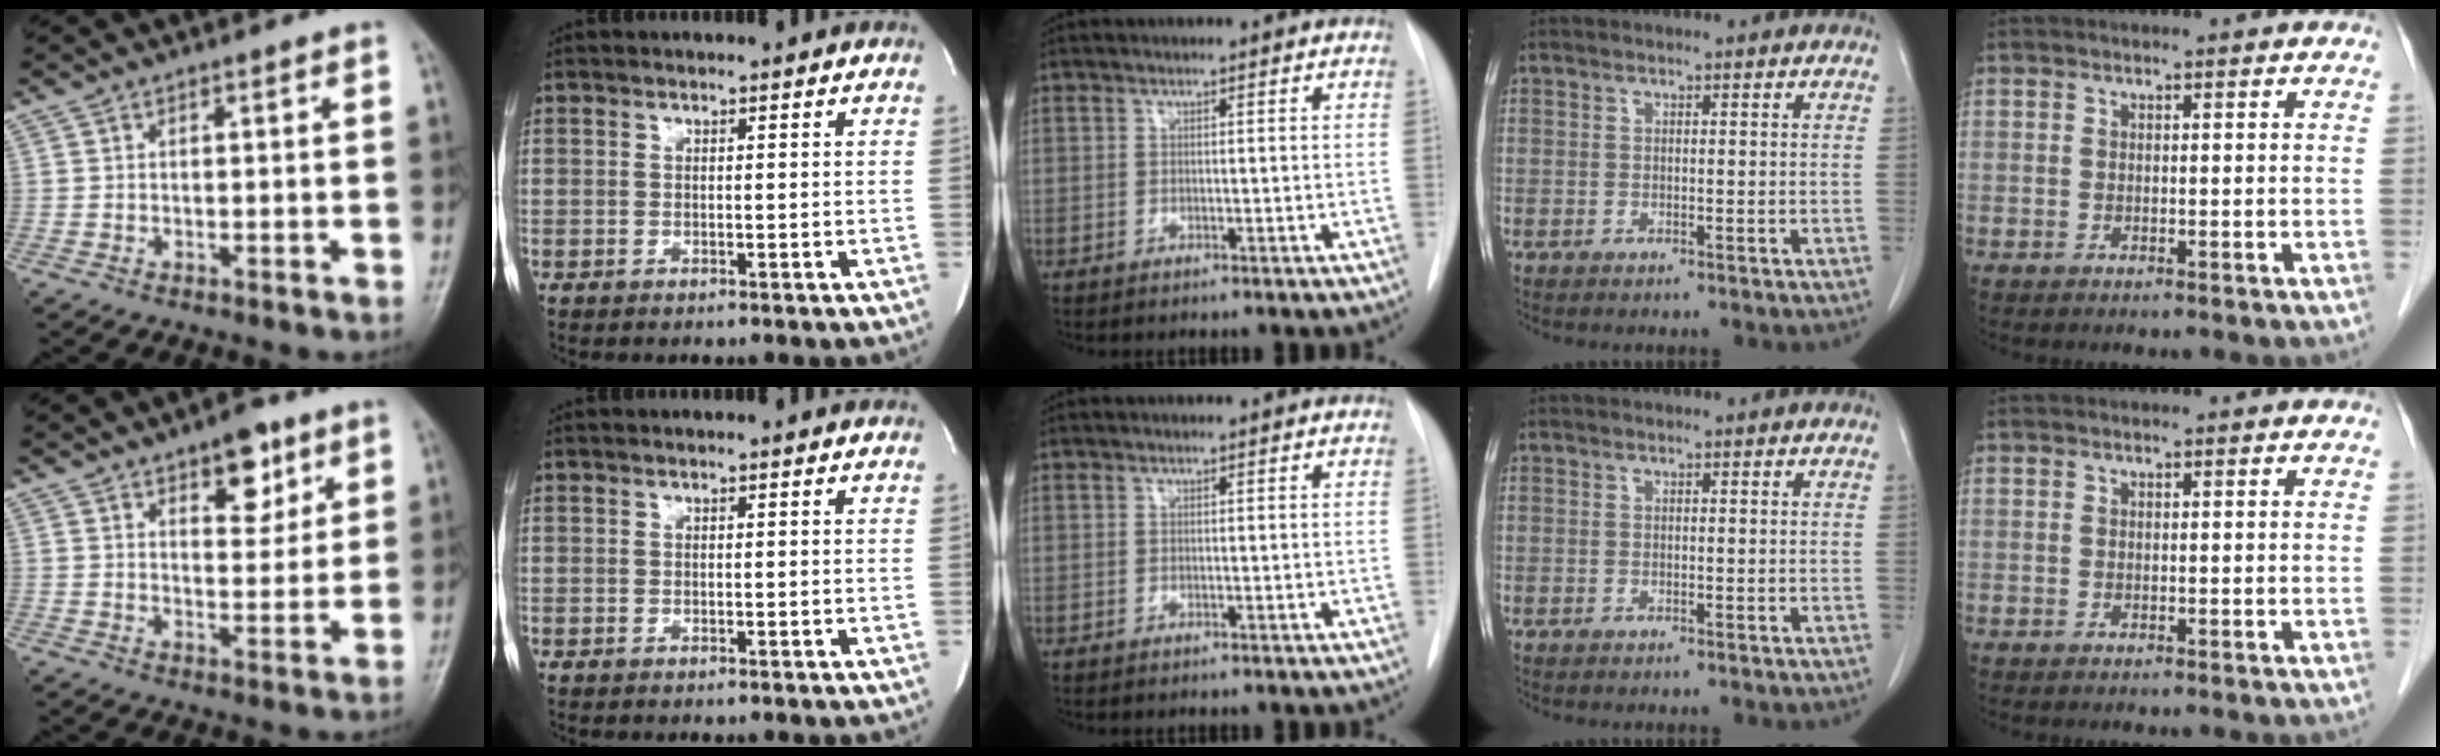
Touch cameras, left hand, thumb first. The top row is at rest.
{"thumb": {"total": 8.1, "force": [4.6, 4.0, 5.3], "torque": [-0.044, -0.024, 0.063]}}